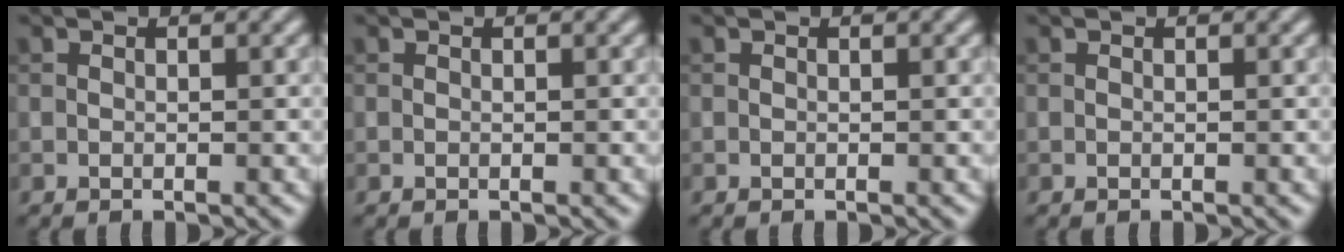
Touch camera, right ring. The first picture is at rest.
{"total": 0.0}
{"total": 0.0}
{"total": 0.0}